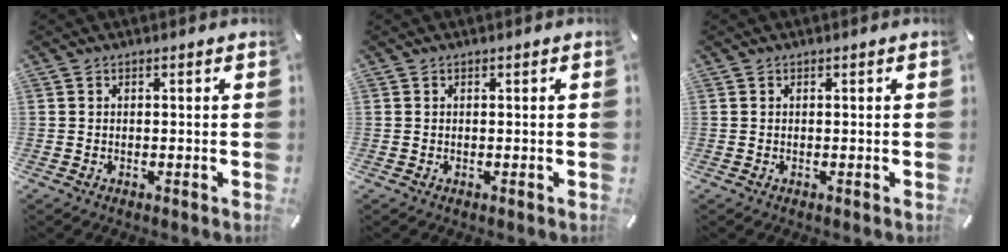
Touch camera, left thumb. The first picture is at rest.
{"total": 0.0}
{"total": 0.0}